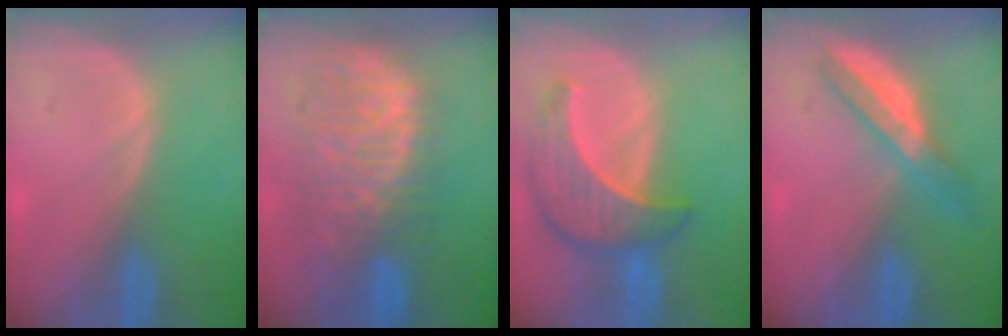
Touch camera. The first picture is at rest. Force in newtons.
{"total": 11.0, "press": 9.4, "slide": 5.7}
{"total": 8.7, "press": 7.9, "slide": 3.7}
{"total": 5.5, "press": 4.8, "slide": 2.6}